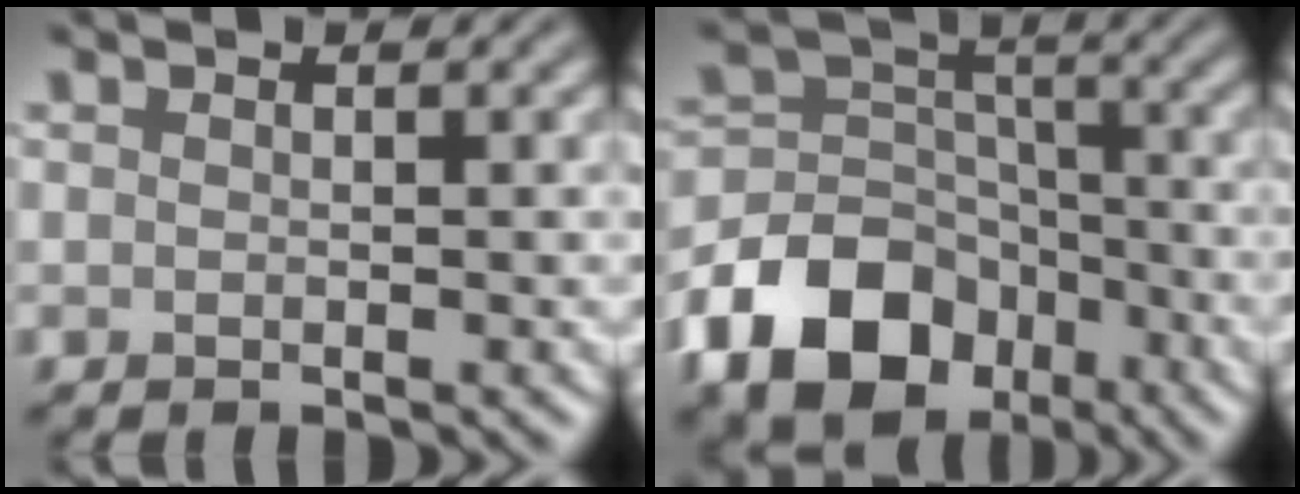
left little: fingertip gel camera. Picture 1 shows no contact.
{"total": 11.0, "force": [-6.1, 7.7, 5.0], "torque": [-0.094, 0.005, -0.123]}